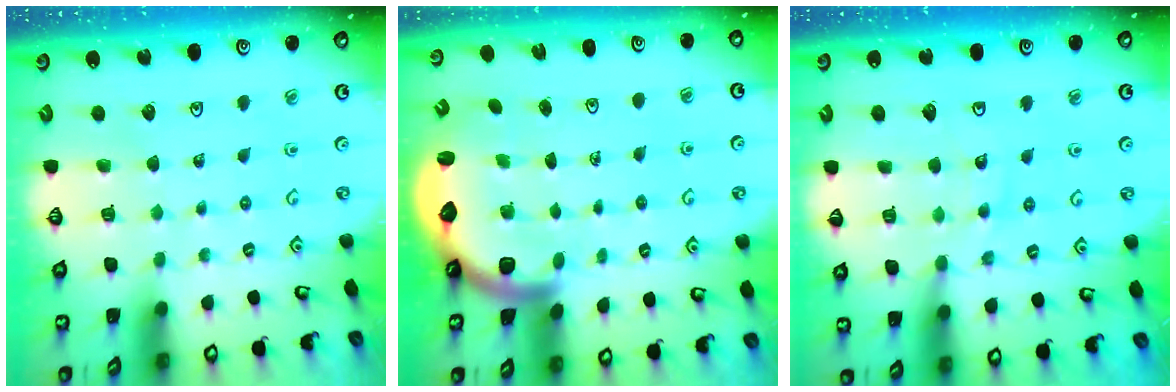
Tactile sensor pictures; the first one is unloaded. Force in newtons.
{"total": 3.1, "press": 3.1, "slide": 0.5}
{"total": 11.2, "press": 11.2, "slide": 1.3}